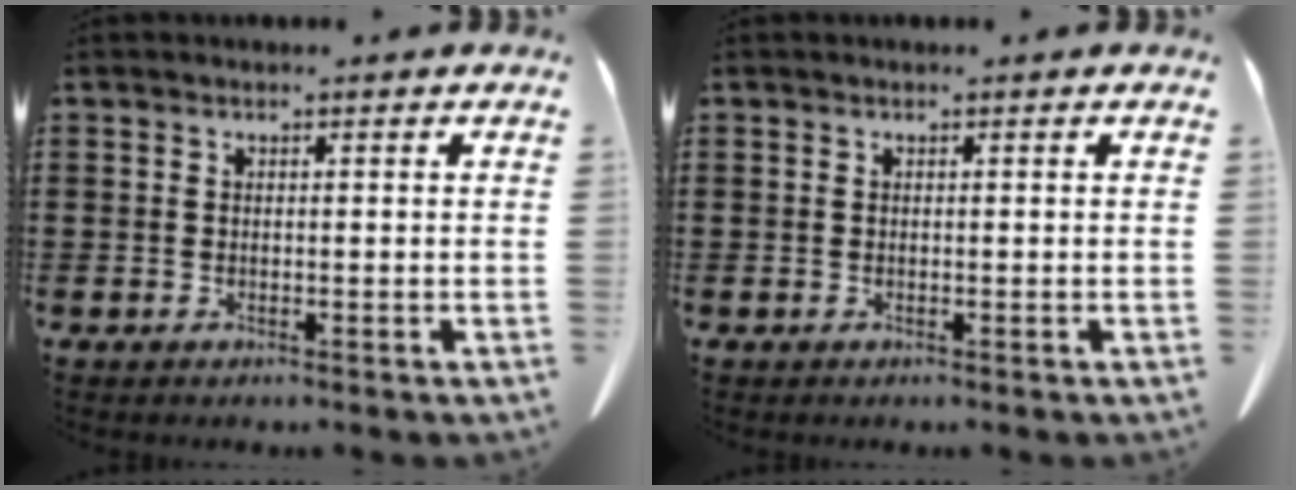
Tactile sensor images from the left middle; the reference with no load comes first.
{"total": 0.0}